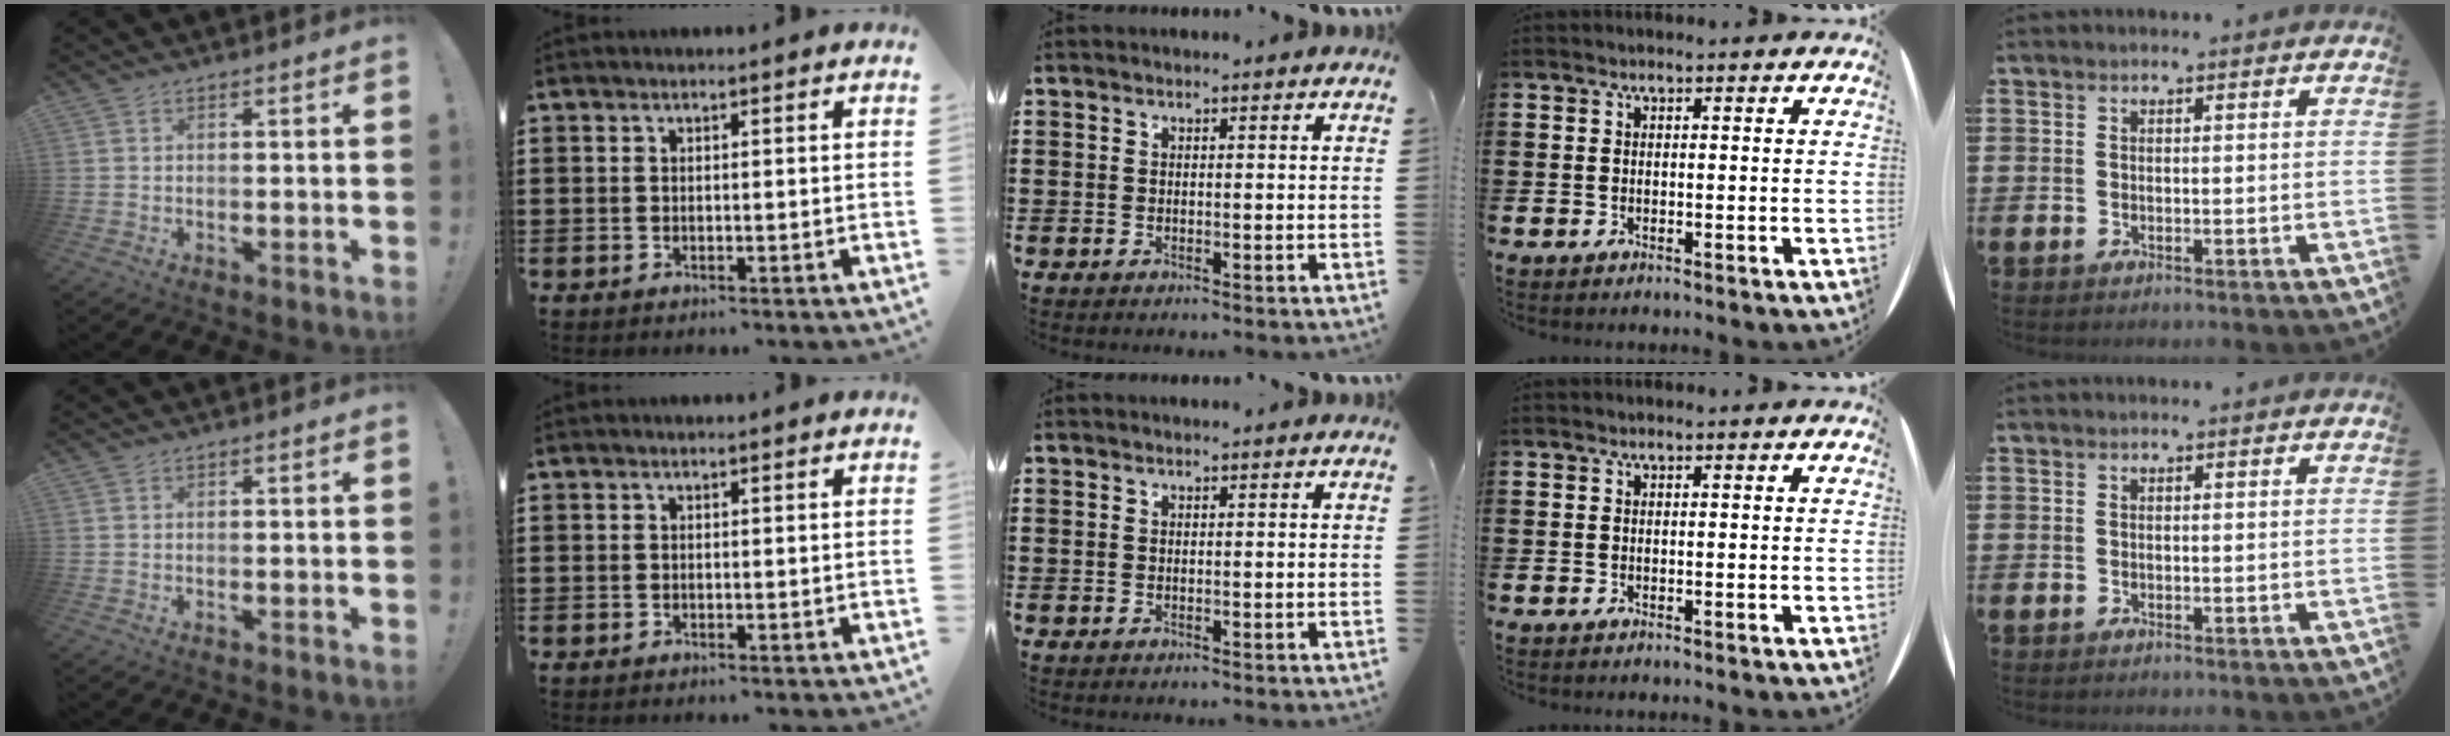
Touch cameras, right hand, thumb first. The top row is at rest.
{}